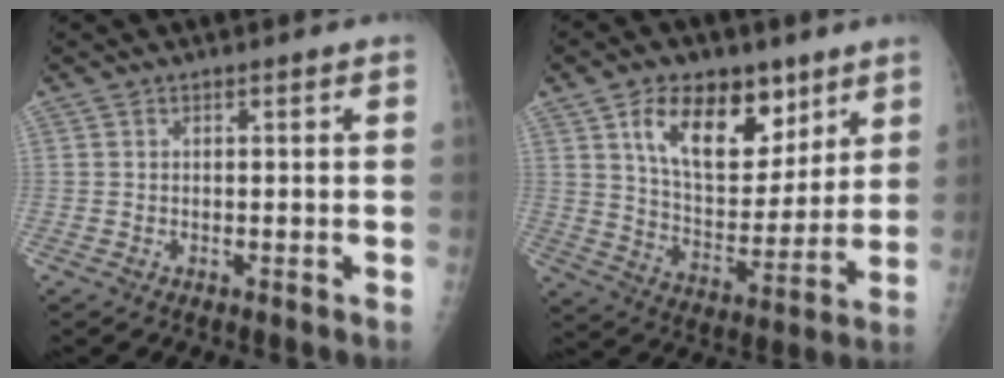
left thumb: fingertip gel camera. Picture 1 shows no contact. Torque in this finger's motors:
{"motor_torque": [0.55, 0.60, 0.81, -0.41, 0.10]}